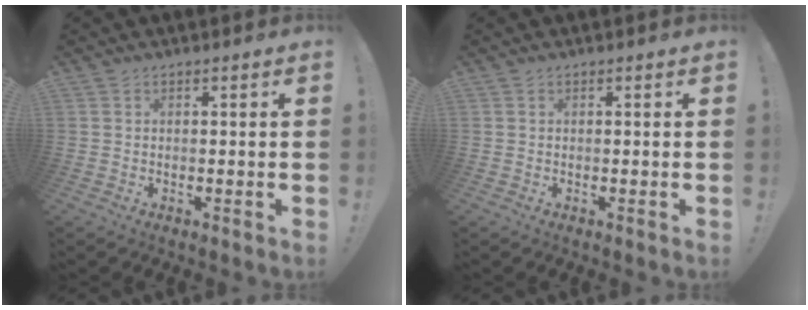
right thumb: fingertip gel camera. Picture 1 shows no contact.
{"total": 0.0}